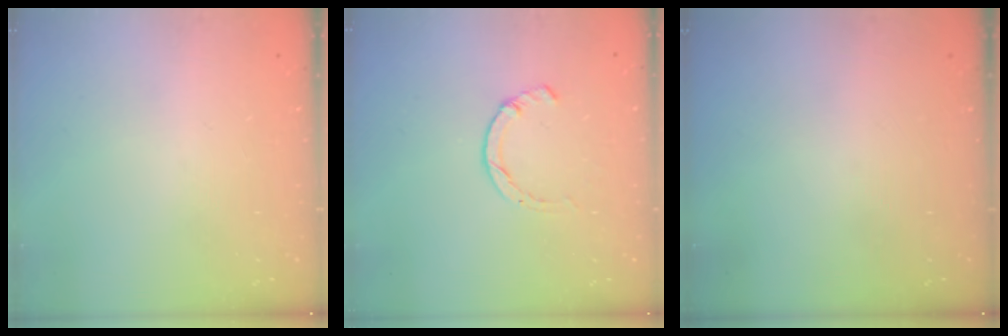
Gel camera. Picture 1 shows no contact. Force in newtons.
{"total": 2.3, "press": 2.3, "slide": 0.5}
{"total": 0.0}